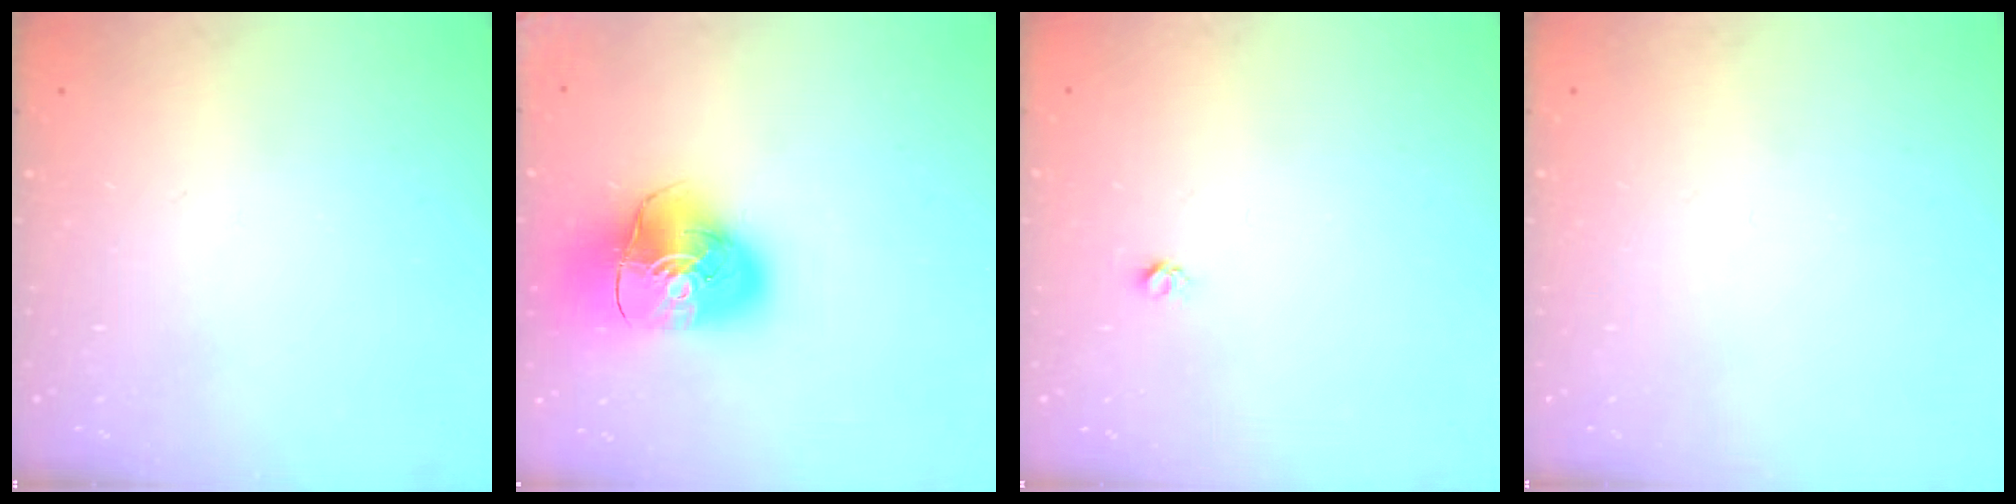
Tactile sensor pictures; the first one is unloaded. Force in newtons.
{"total": 14.6, "press": 14.4, "slide": 2.1}
{"total": 3.0, "press": 2.9, "slide": 0.4}
{"total": 0.0}